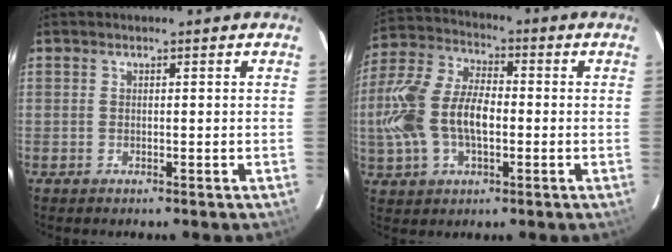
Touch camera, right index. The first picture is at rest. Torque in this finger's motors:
{"motor_torque": [0.55, -0.13, 0.87, 0.21]}